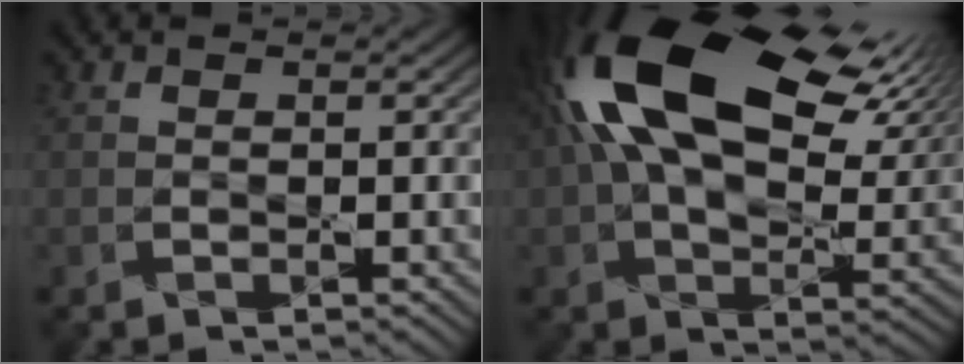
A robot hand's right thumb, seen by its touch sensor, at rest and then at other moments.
{"total": 20.3, "force": [7.0, 10.7, 15.7], "torque": [-0.312, 0.028, 0.113]}